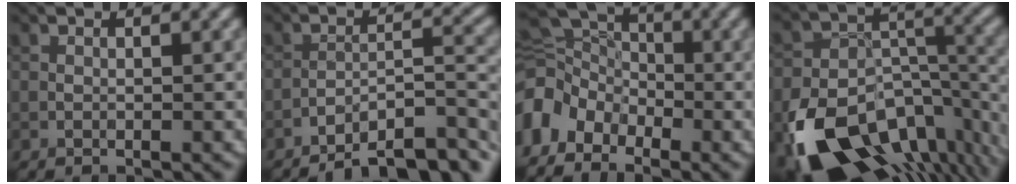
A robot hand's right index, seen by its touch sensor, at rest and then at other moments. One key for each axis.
{"total": 8.6, "fx": -7.1, "fy": 1.9, "fz": 4.5, "tx": -0.056, "ty": 0.012, "tz": -0.117}
{"total": 5.8, "fx": -3.1, "fy": 4.0, "fz": 2.8, "tx": -0.053, "ty": 0.003, "tz": -0.079}
{"total": 15.3, "fx": -8.5, "fy": 9.3, "fz": 8.6, "tx": -0.178, "ty": -0.029, "tz": -0.122}